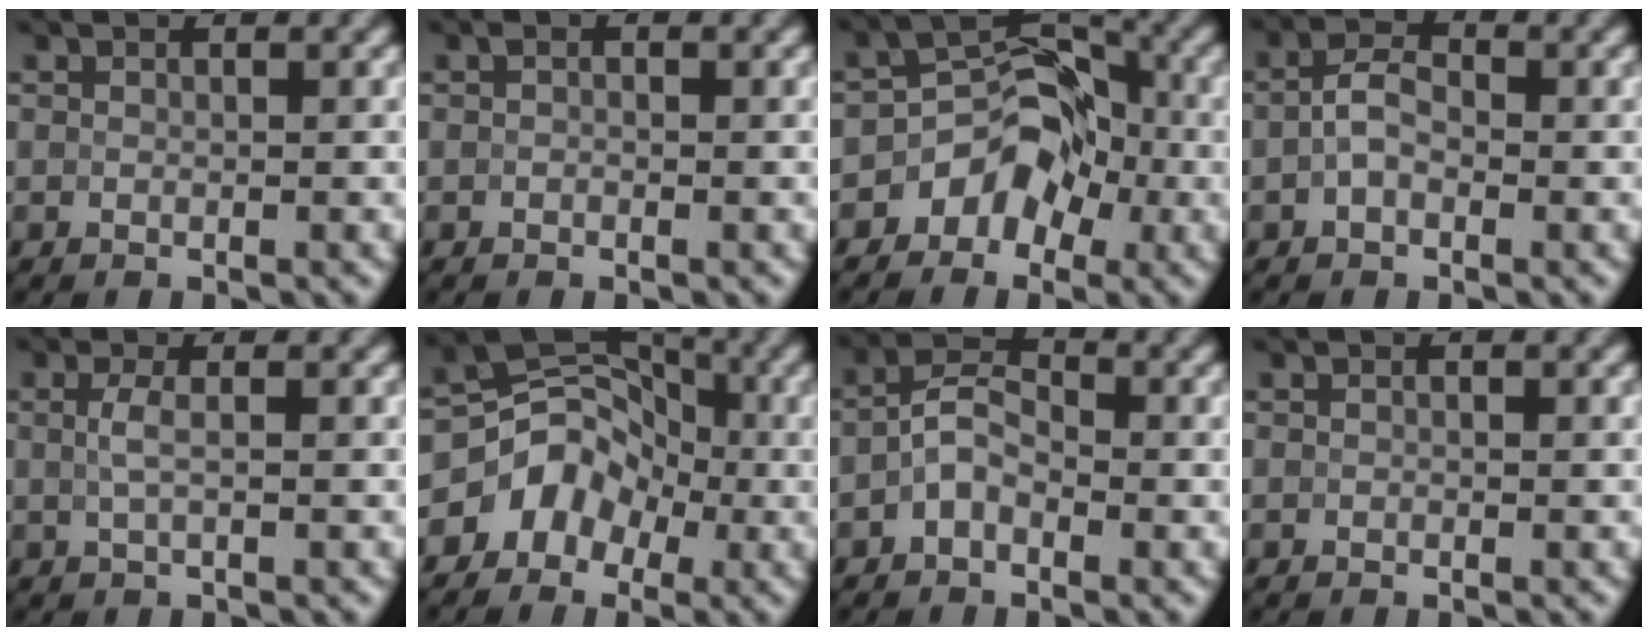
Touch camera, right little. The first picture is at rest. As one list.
[{"total": 0.6, "force": [-0.1, 0.4, 0.4], "torque": [-0.007, -0.001, -0.003]}, {"total": 5.3, "force": [-2.3, 3.8, 2.9], "torque": [-0.024, 0.011, -0.043]}, {"total": 2.8, "force": [-0.6, 1.7, 2.1], "torque": [-0.042, 0.009, -0.020]}, {"total": 1.6, "force": [0.1, 0.4, 1.5], "torque": [-0.033, 0.002, 0.003]}, {"total": 5.8, "force": [-2.0, 4.8, 2.7], "torque": [-0.032, 0.010, -0.049]}, {"total": 3.2, "force": [-1.1, 2.0, 2.3], "torque": [-0.042, 0.012, -0.030]}, {"total": 0.0}]